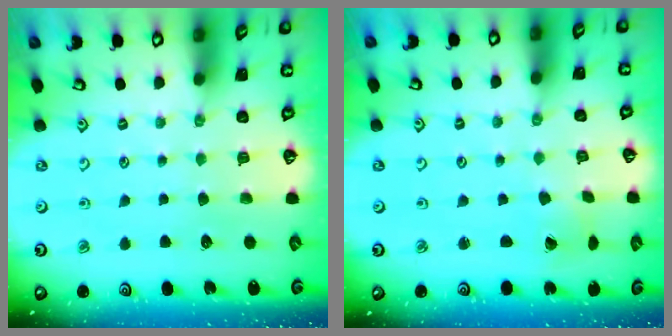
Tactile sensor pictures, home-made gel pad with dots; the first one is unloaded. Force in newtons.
{"total": 2.2, "press": 2.2, "slide": 0.3}